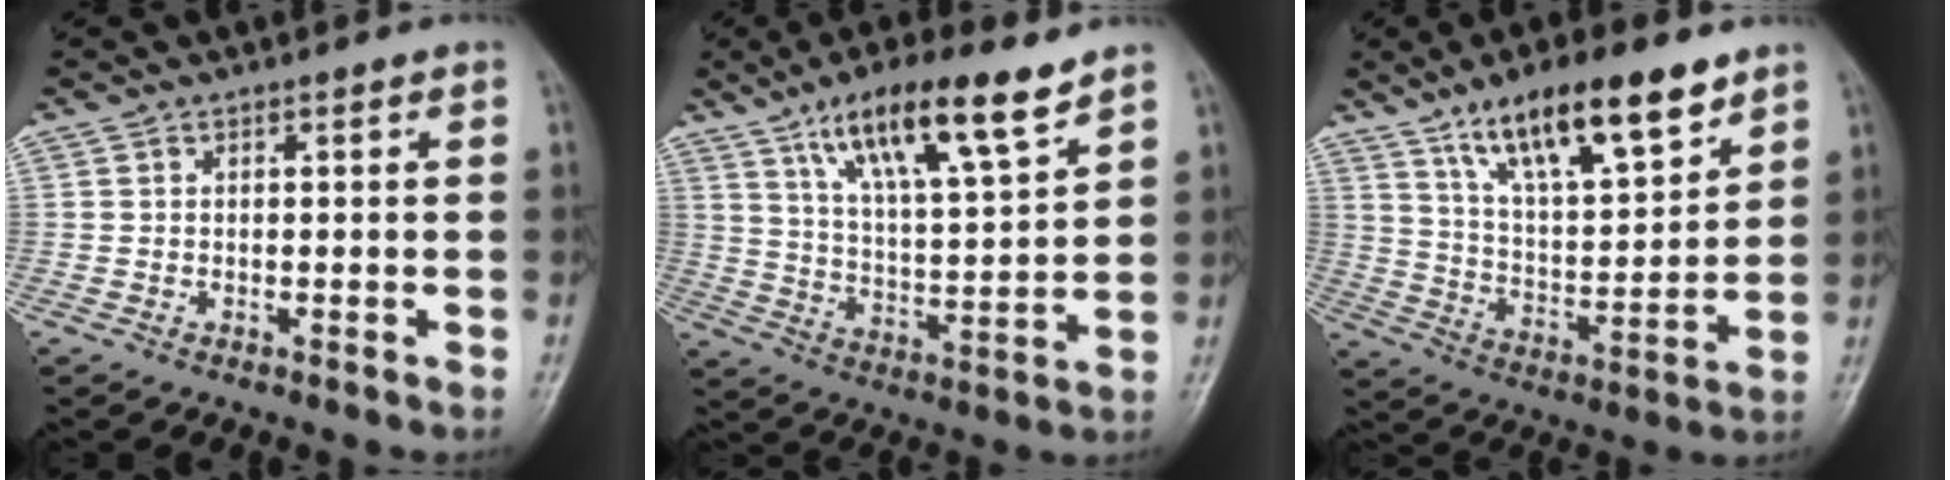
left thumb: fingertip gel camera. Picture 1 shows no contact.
{"total": 15.6, "force": [9.8, 3.5, 11.6], "torque": [-0.188, -0.042, 0.178]}
{"total": 17.5, "force": [11.1, 5.5, 12.4], "torque": [-0.181, -0.047, 0.200]}